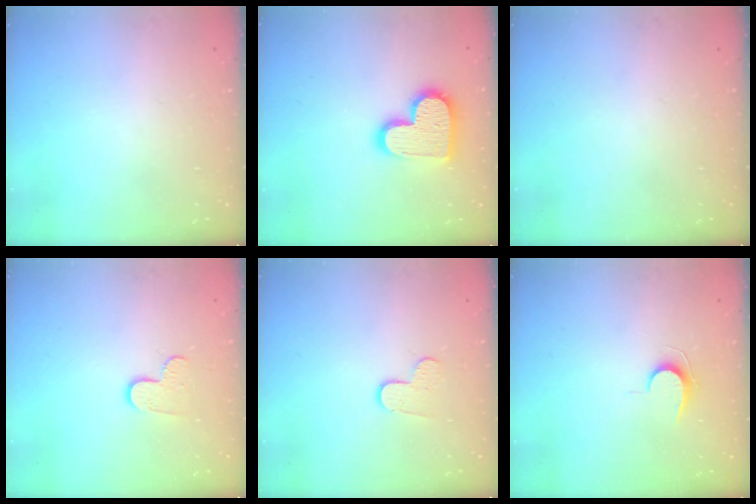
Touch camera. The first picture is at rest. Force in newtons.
{"total": 14.3, "press": 14.2, "slide": 0.7}
{"total": 0.0}
{"total": 6.6, "press": 6.6, "slide": 0.5}
{"total": 6.5, "press": 6.5, "slide": 0.6}
{"total": 5.7, "press": 5.7, "slide": 0.6}